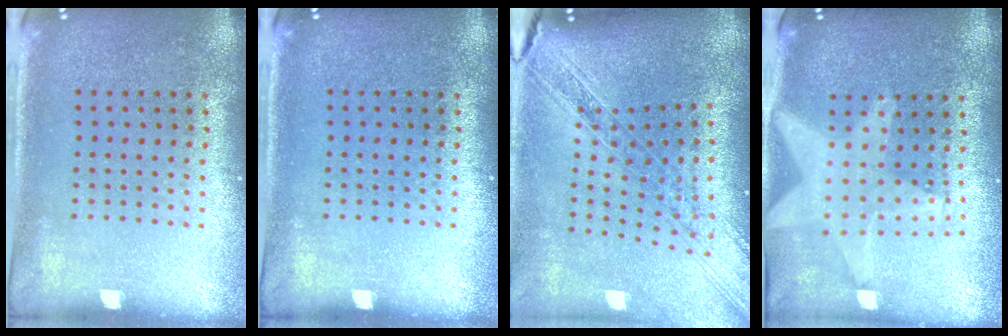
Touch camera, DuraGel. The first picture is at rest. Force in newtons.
{"total": 0.0}
{"total": 2.3, "press": 1.9, "slide": 1.2}
{"total": 1.8, "press": 1.6, "slide": 0.8}